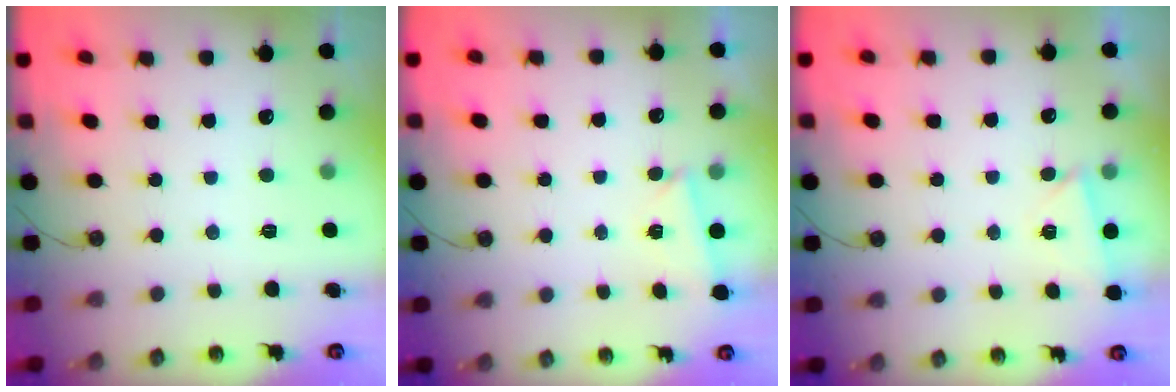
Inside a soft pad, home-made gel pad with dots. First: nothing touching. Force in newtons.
{"total": 2.0, "press": 1.9, "slide": 0.7}
{"total": 3.0, "press": 2.9, "slide": 0.5}